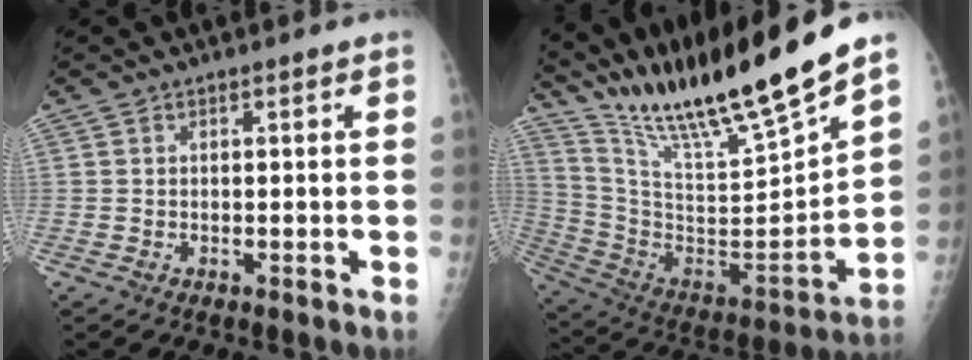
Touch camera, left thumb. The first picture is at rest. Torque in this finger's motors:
{"motor_torque": [1.50, 1.37, 1.41, -1.36, 0.11]}